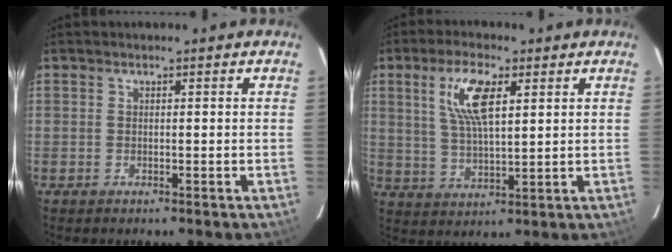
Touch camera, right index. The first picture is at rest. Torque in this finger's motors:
{"motor_torque": [0.59, 0.33, 0.35, 0.14]}